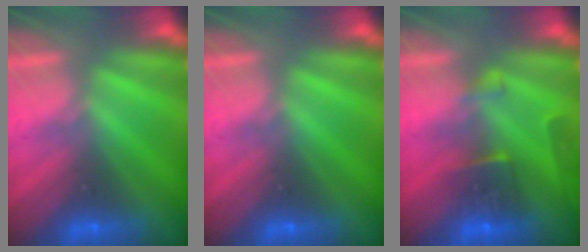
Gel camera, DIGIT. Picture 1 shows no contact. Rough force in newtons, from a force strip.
{"total": 0.0}
{"total": 7.4}